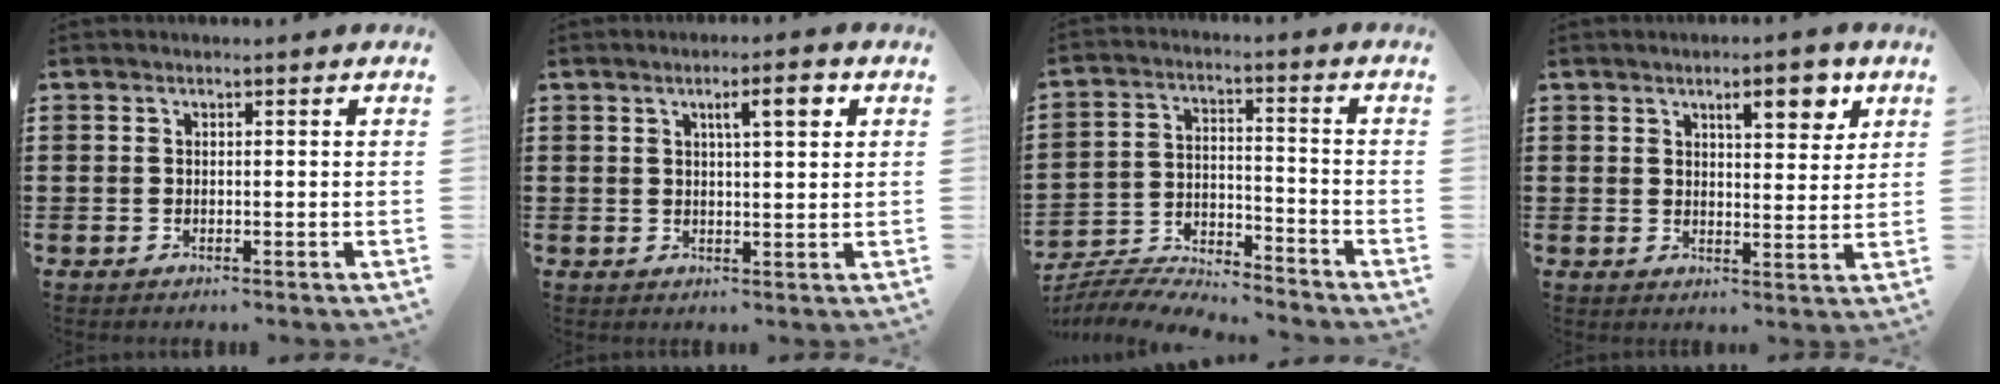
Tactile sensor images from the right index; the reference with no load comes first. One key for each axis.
{"total": 4.5, "fx": 1.9, "fy": 0.8, "fz": 4.0, "tx": -0.066, "ty": 0.002, "tz": 0.025}
{"total": 5.7, "fx": -5.6, "fy": 0.5, "fz": 0.7, "tx": -0.034, "ty": 0.001, "tz": -0.119}
{"total": 6.2, "fx": 3.6, "fy": 2.0, "fz": 4.6, "tx": -0.067, "ty": -0.002, "tz": 0.054}